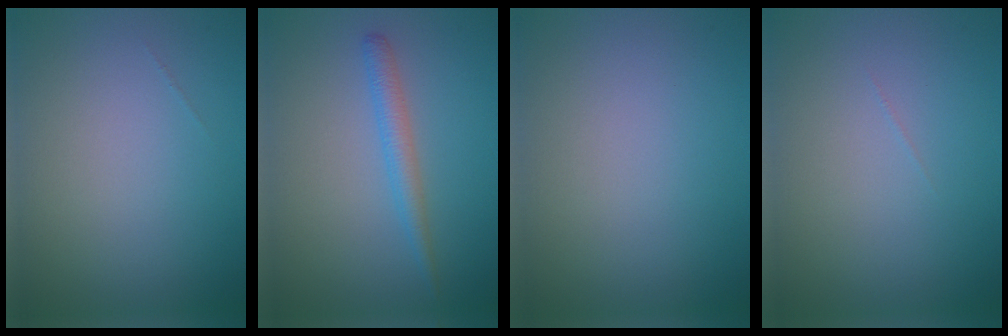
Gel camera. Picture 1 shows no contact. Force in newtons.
{"total": 2.0, "press": 2.0, "slide": 0.0}
{"total": 0.0}
{"total": 0.0}